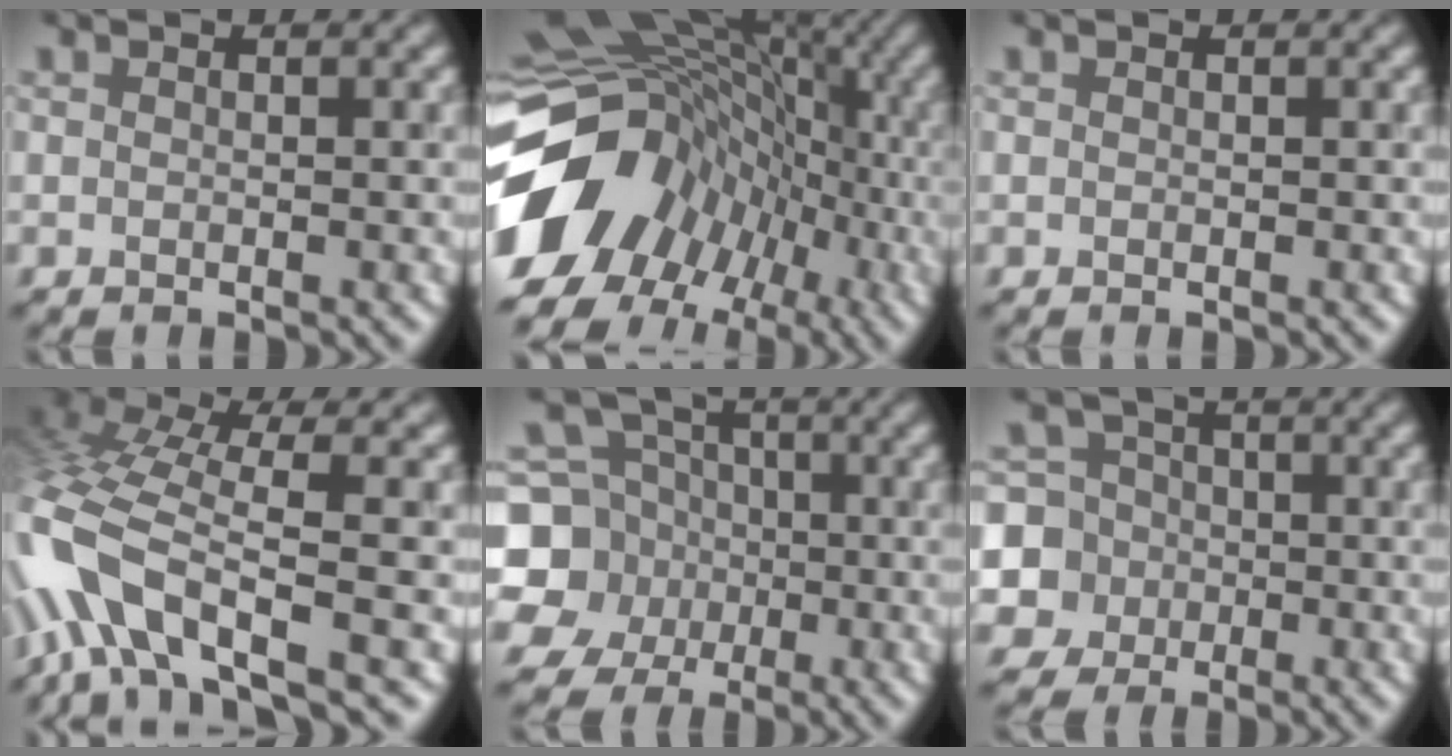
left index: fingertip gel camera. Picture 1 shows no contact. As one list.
[{"total": 15.2, "force": [-4.2, 12.3, 7.9], "torque": [-0.188, -0.005, -0.085]}, {"total": 0.0}, {"total": 9.7, "force": [-3.5, 3.9, 8.2], "torque": [-0.176, 0.011, -0.086]}, {"total": 9.1, "force": [-1.1, 8.4, 3.3], "torque": [-0.093, 0.010, -0.052]}, {"total": 8.7, "force": [-1.4, 8.3, 2.1], "torque": [-0.056, 0.014, -0.057]}]